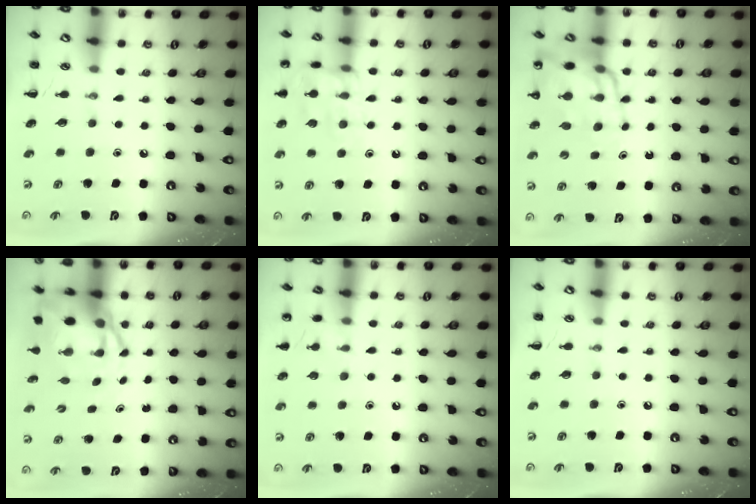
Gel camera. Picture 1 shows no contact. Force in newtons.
{"total": 13.3, "press": 13.3, "slide": 0.9}
{"total": 15.5, "press": 14.9, "slide": 4.0}
{"total": 6.4, "press": 6.2, "slide": 1.7}
{"total": 5.6, "press": 5.3, "slide": 1.7}
{"total": 0.0}